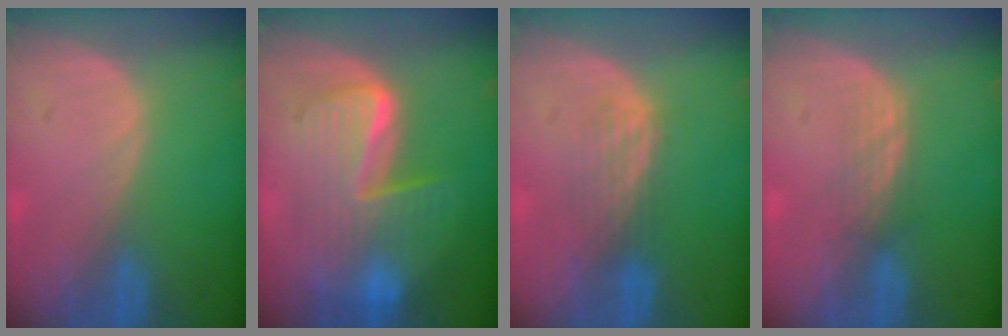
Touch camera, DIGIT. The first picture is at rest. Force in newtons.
{"total": 9.4, "press": 9.4, "slide": 0.8}
{"total": 3.7, "press": 3.2, "slide": 1.8}
{"total": 2.4, "press": 2.3, "slide": 0.5}